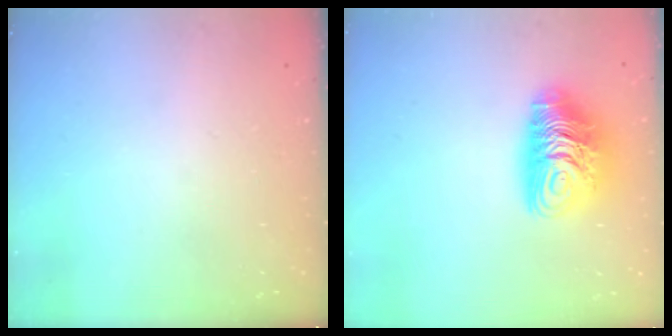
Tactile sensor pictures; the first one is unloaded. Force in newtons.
{"total": 11.8, "press": 11.7, "slide": 1.1}